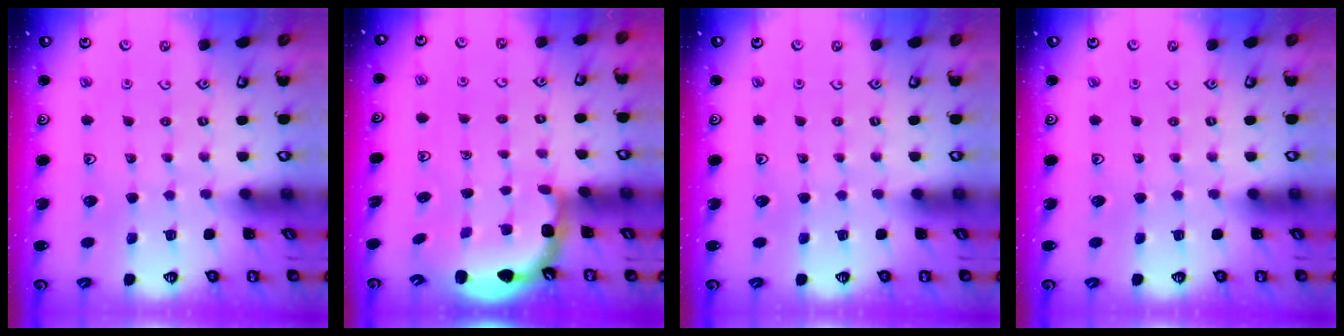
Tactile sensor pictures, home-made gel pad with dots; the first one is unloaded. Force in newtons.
{"total": 3.8, "press": 3.4, "slide": 1.8}
{"total": 0.0}
{"total": 0.0}